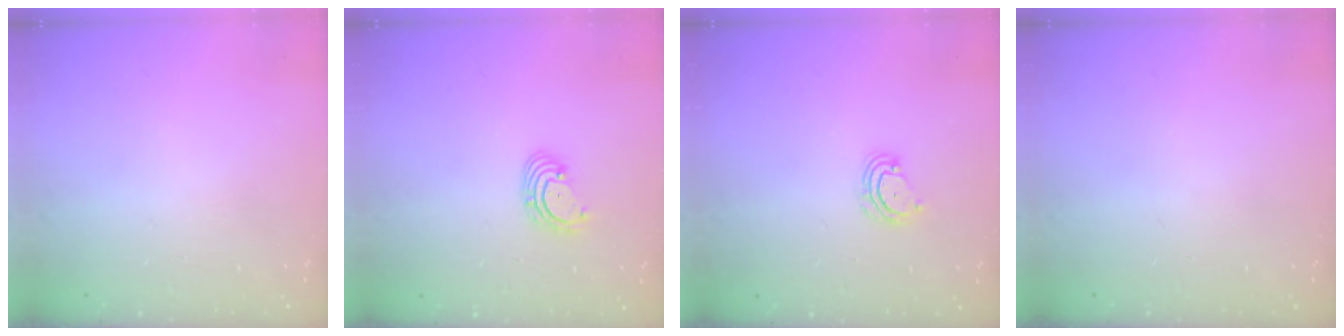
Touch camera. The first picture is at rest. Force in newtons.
{"total": 2.9, "press": 2.9, "slide": 0.3}
{"total": 5.6, "press": 5.5, "slide": 0.5}
{"total": 0.0}